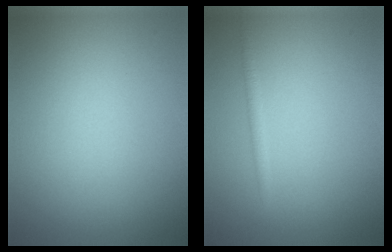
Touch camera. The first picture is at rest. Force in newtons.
{"total": 1.1, "press": 1.1, "slide": 0.1}